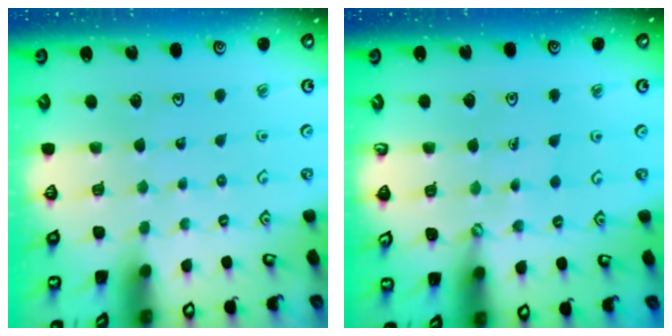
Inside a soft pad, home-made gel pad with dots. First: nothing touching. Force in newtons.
{"total": 3.6, "press": 3.6, "slide": 0.3}